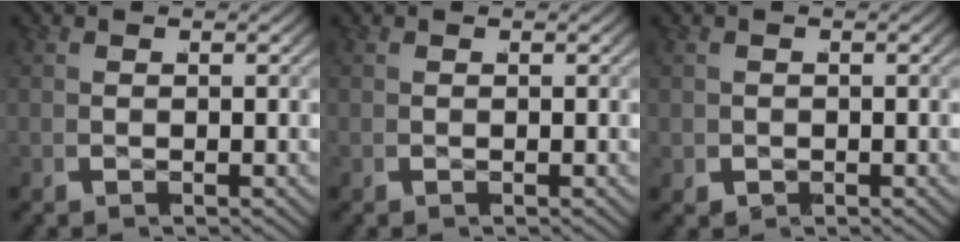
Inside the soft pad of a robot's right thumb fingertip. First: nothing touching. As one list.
[{"total": 0.0}, {"total": 1.0, "force": [-0.3, 0.9, 0.1], "torque": [-0.007, -0.009, 0.001]}]